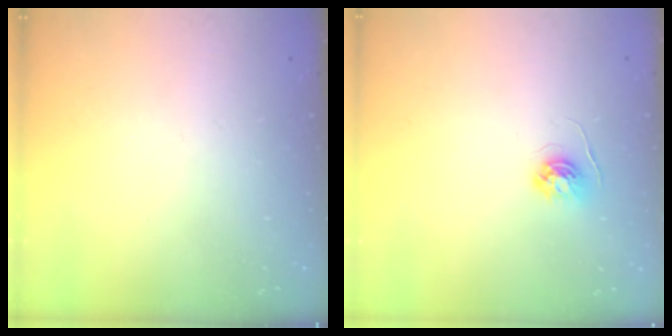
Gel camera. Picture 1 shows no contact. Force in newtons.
{"total": 4.0, "press": 4.0, "slide": 0.4}